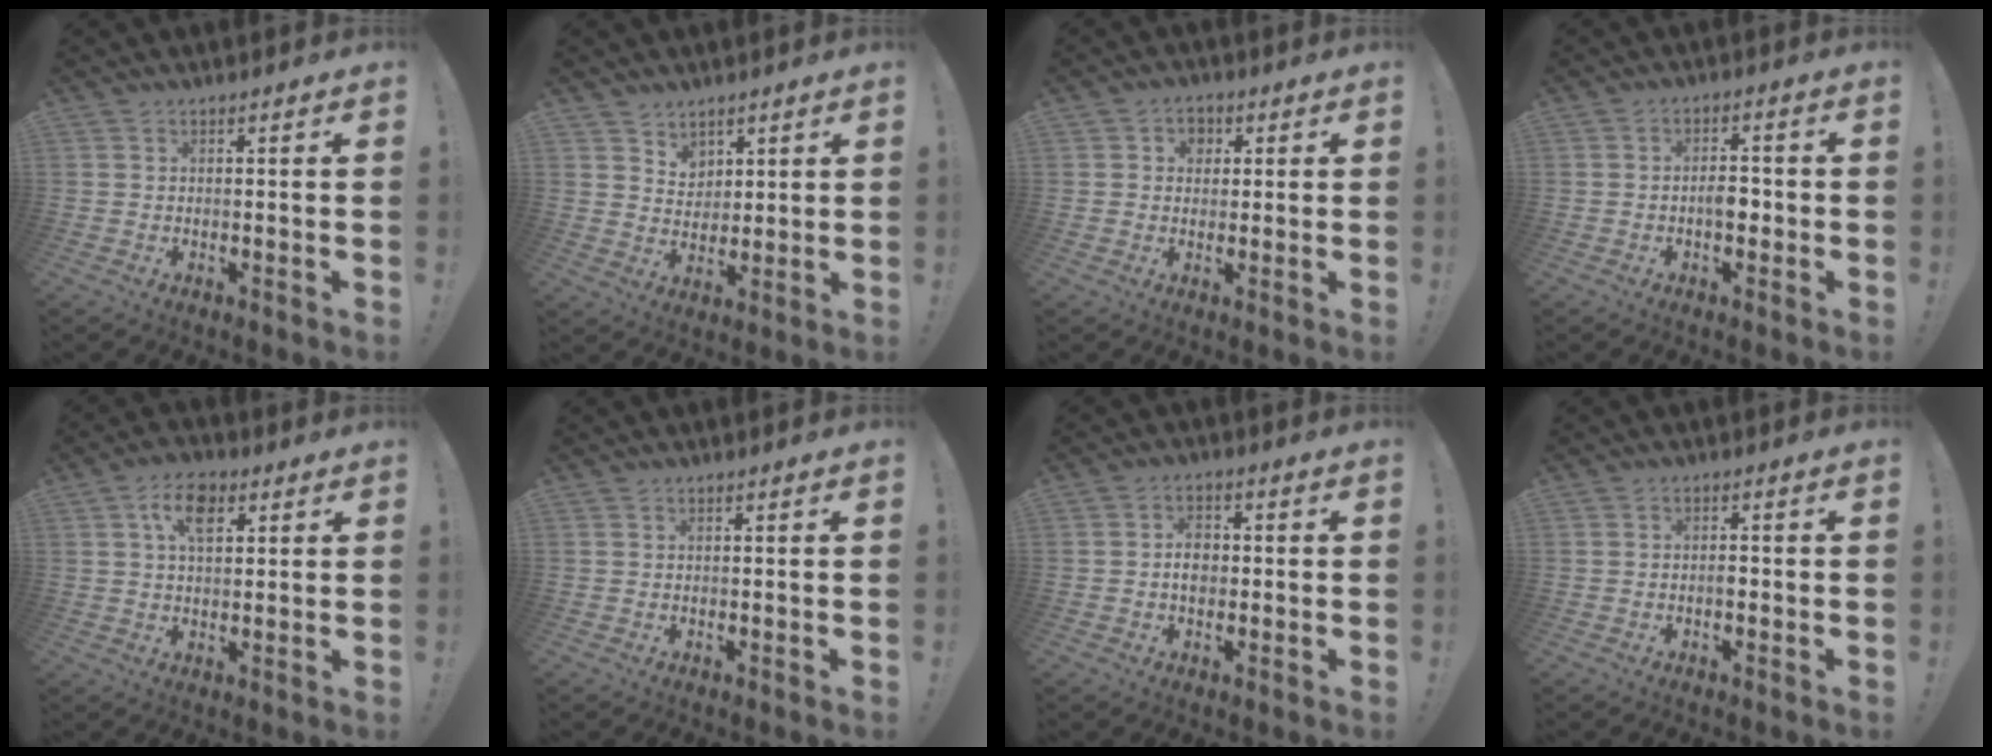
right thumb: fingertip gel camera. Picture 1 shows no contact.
{"total": 5.6, "force": [3.8, 4.1, 0.5], "torque": [-0.009, -0.030, 0.072]}
{"total": 4.1, "force": [0.9, 3.7, 1.6], "torque": [-0.015, -0.002, 0.015]}
{"total": 5.0, "force": [-1.6, 2.9, 3.8], "torque": [-0.060, 0.015, -0.026]}
{"total": 8.5, "force": [3.3, 4.8, 6.1], "torque": [-0.093, 0.002, 0.058]}
{"total": 0.0}
{"total": 5.0, "force": [-0.5, 3.7, 3.3], "torque": [-0.046, 0.005, -0.012]}
{"total": 1.7, "force": [-0.9, 0.8, 1.2], "torque": [-0.027, 0.007, -0.015]}